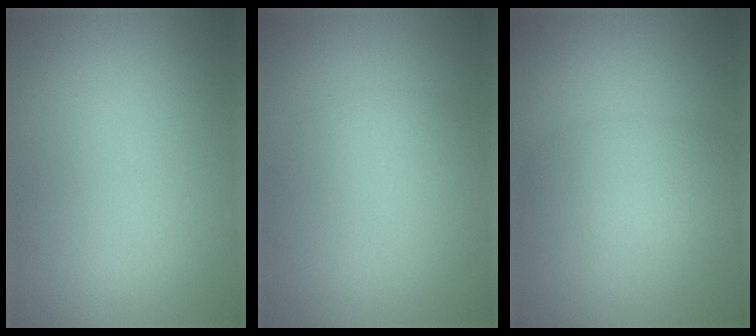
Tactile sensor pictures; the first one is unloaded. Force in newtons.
{"total": 1.5, "press": 1.5, "slide": 0.0}
{"total": 3.6, "press": 3.6, "slide": 0.1}